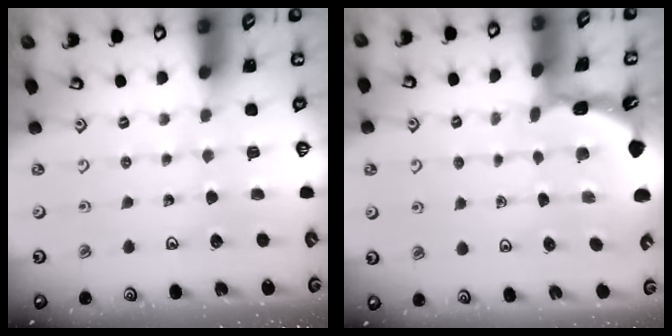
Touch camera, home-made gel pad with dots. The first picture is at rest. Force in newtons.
{"total": 1.6, "press": 1.6, "slide": 0.1}